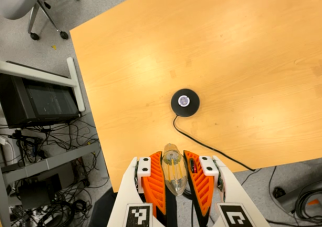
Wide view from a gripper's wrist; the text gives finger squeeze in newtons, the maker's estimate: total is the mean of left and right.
{"total": 20.9, "left": 22.3, "right": 19.5}